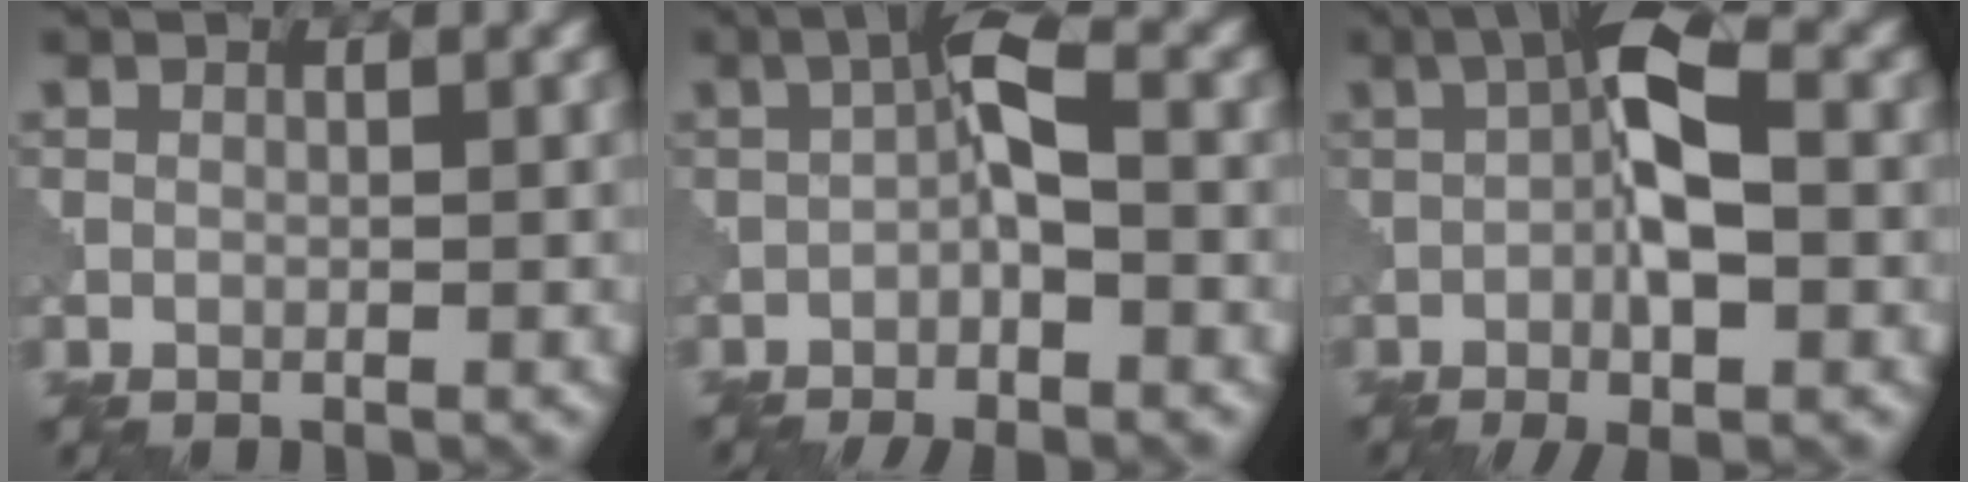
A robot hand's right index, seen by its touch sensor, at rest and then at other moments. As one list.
[{"total": 5.4, "force": [-1.7, 1.5, 4.9], "torque": [-0.083, 0.012, -0.042]}, {"total": 7.5, "force": [-1.0, 2.2, 7.1], "torque": [-0.115, 0.013, -0.026]}]